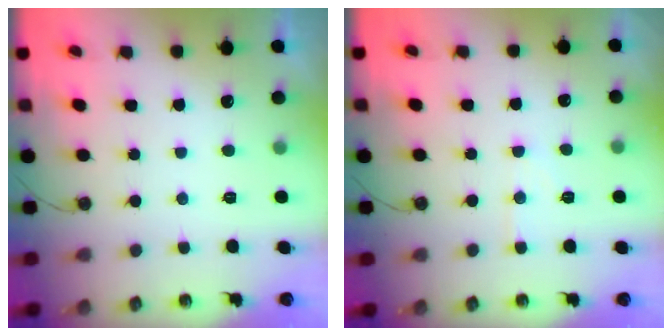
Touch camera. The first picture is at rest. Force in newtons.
{"total": 5.9, "press": 5.9, "slide": 0.6}